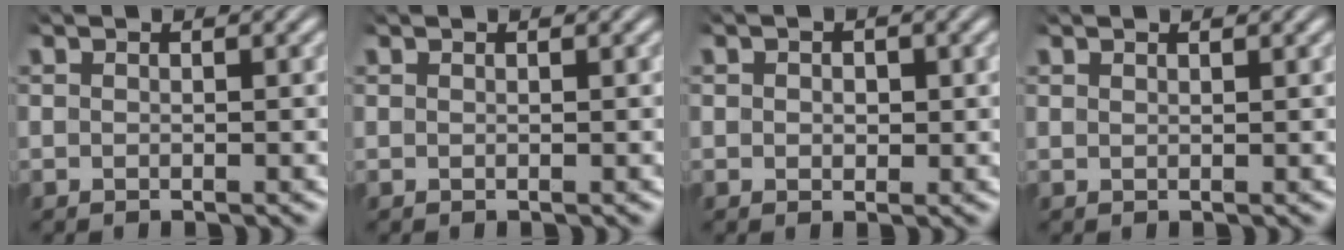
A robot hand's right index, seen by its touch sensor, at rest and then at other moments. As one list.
[{"total": 0.0}, {"total": 1.0, "force": [-0.1, 0.8, 0.6], "torque": [-0.013, -0.007, 0.001]}, {"total": 0.6, "force": [0.4, -0.4, 0.0], "torque": [0.006, -0.003, 0.011]}]